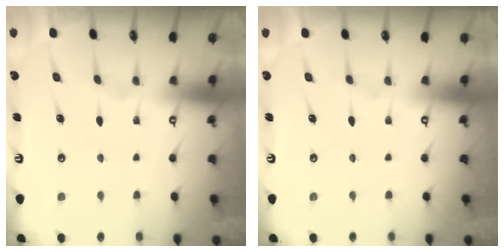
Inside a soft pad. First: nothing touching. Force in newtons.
{"total": 0.0}